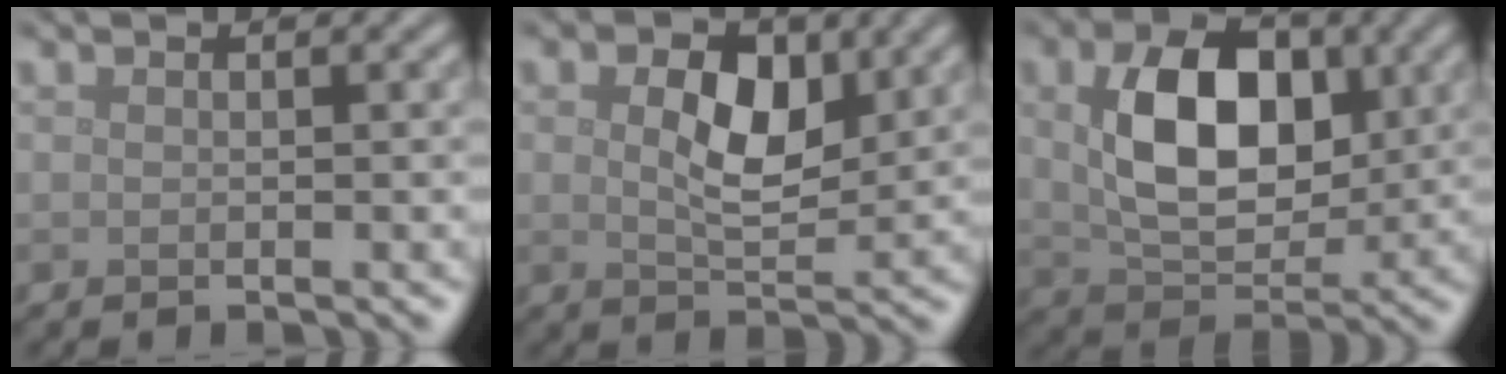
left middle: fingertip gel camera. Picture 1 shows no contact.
{"total": 5.2, "force": [1.4, 2.9, 4.0], "torque": [-0.072, -0.002, 0.023]}
{"total": 8.4, "force": [1.5, 5.2, 6.3], "torque": [-0.115, 0.000, 0.031]}